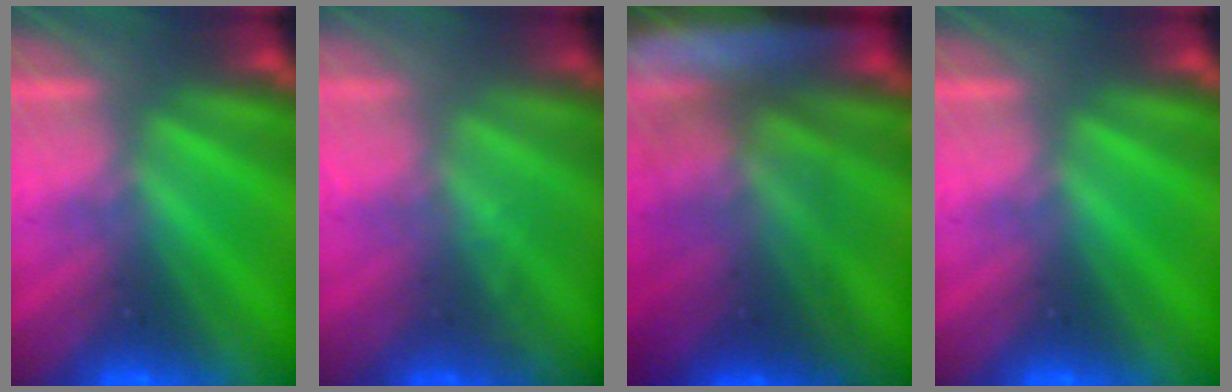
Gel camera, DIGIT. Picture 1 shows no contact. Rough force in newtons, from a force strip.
{"total": 1.4}
{"total": 7.3}
{"total": 0.0}